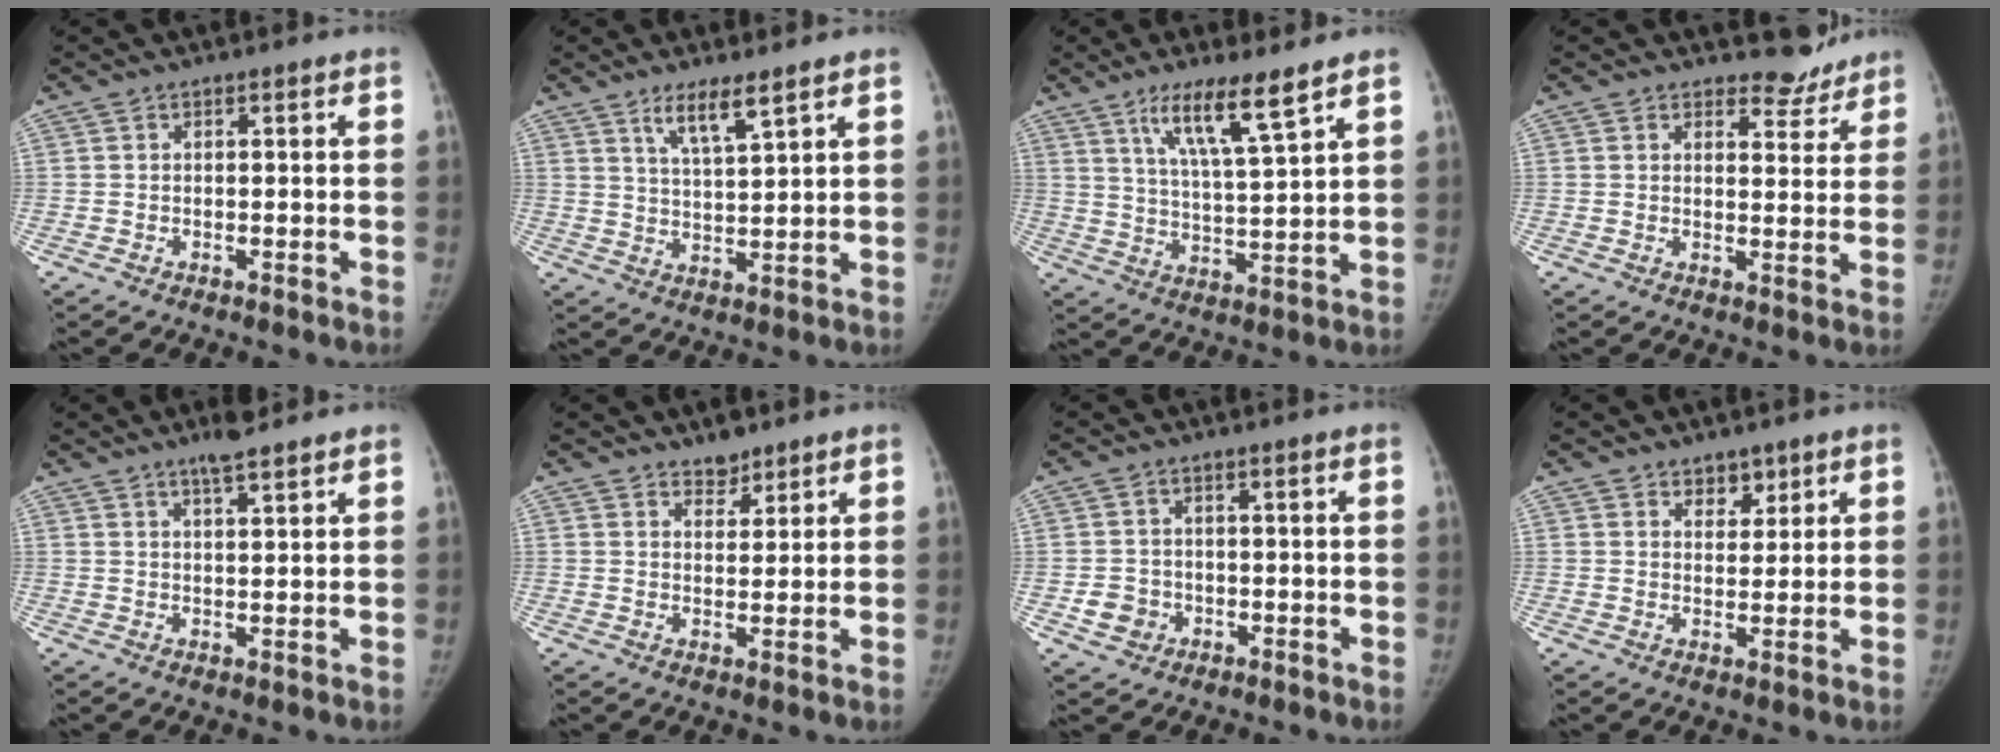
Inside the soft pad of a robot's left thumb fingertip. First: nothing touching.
{"total": 6.0, "force": [4.1, 0.9, 4.3], "torque": [-0.078, -0.030, 0.080]}
{"total": 10.1, "force": [6.6, 0.9, 7.6], "torque": [-0.134, -0.039, 0.121]}
{"total": 5.2, "force": [4.8, 2.2, 0.0], "torque": [0.031, -0.041, 0.055]}
{"total": 4.7, "force": [3.7, 0.9, 2.8], "torque": [-0.038, -0.016, 0.058]}
{"total": 3.6, "force": [2.9, 1.8, 1.0], "torque": [0.008, -0.022, 0.046]}
{"total": 4.0, "force": [-1.2, 3.7, 1.2], "torque": [-0.001, 0.008, -0.018]}
{"total": 3.8, "force": [2.6, 2.4, 1.4], "torque": [0.005, -0.018, 0.043]}